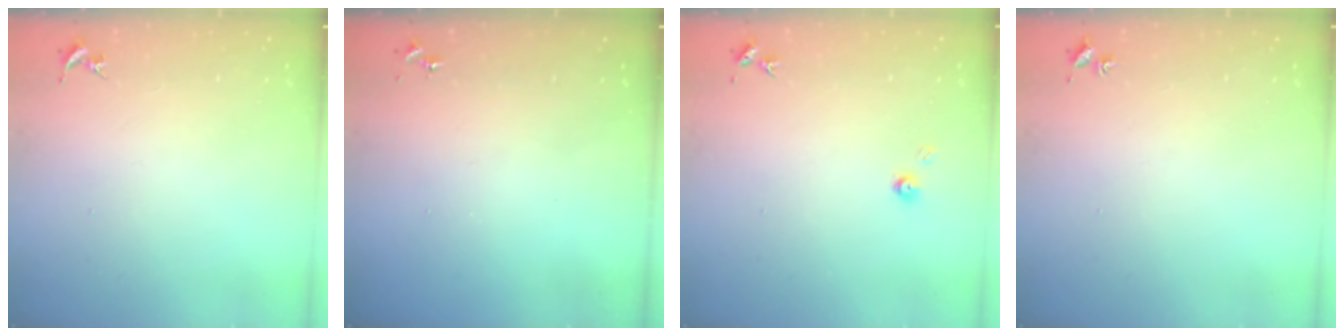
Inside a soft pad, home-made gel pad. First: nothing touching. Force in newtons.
{"total": 0.0}
{"total": 3.5, "press": 3.5, "slide": 0.4}
{"total": 1.8, "press": 1.8, "slide": 0.2}